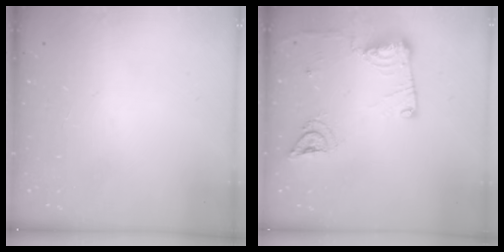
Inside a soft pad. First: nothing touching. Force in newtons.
{"total": 13.5, "press": 13.4, "slide": 1.7}